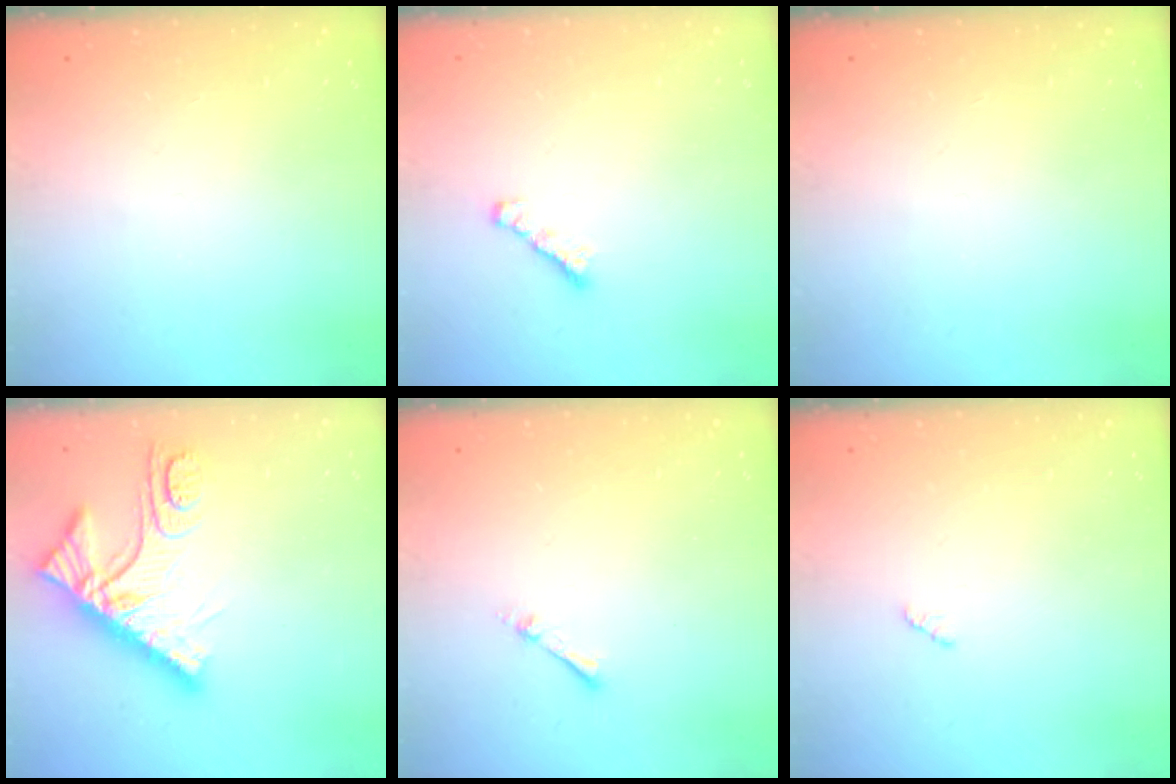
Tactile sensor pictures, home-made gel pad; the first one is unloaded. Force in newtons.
{"total": 1.8, "press": 1.7, "slide": 0.6}
{"total": 0.0}
{"total": 12.1, "press": 12.0, "slide": 1.1}
{"total": 1.9, "press": 1.9, "slide": 0.3}
{"total": 2.8, "press": 2.8, "slide": 0.4}